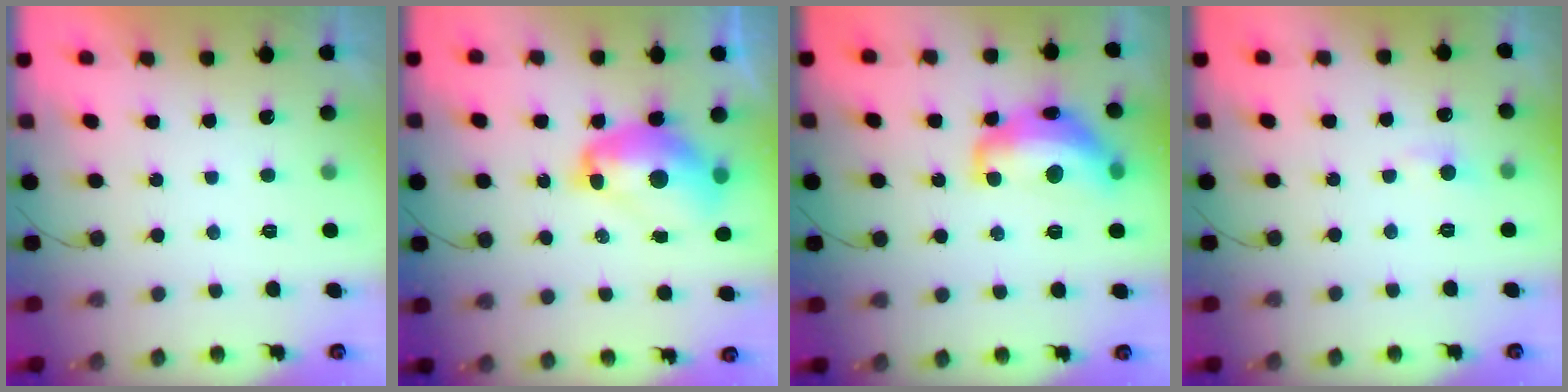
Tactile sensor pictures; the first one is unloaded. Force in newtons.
{"total": 13.2, "press": 13.2, "slide": 1.2}
{"total": 15.0, "press": 14.9, "slide": 1.2}
{"total": 5.3, "press": 5.3, "slide": 0.7}